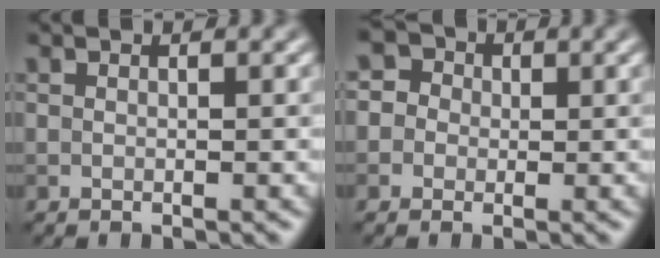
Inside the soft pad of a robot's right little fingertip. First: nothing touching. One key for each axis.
{"total": 3.7, "fx": 0.7, "fy": 3.4, "fz": 1.1, "tx": 0.012, "ty": 0.022, "tz": -0.017}